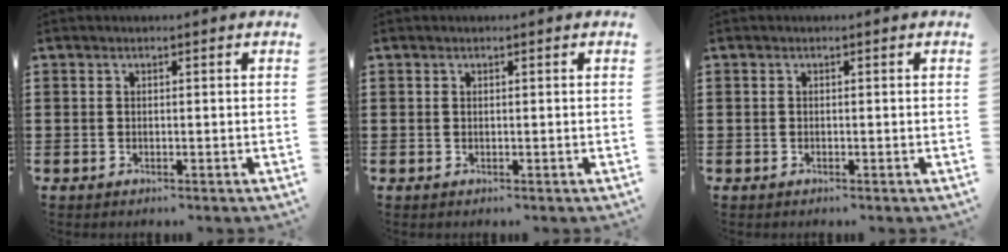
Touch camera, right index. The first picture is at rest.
{"total": 0.0}
{"total": 0.0}